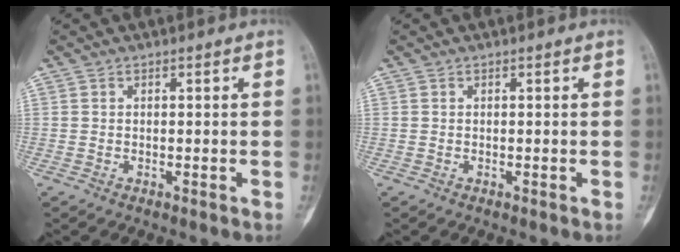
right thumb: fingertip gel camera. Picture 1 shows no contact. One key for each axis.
{"total": 0.0}